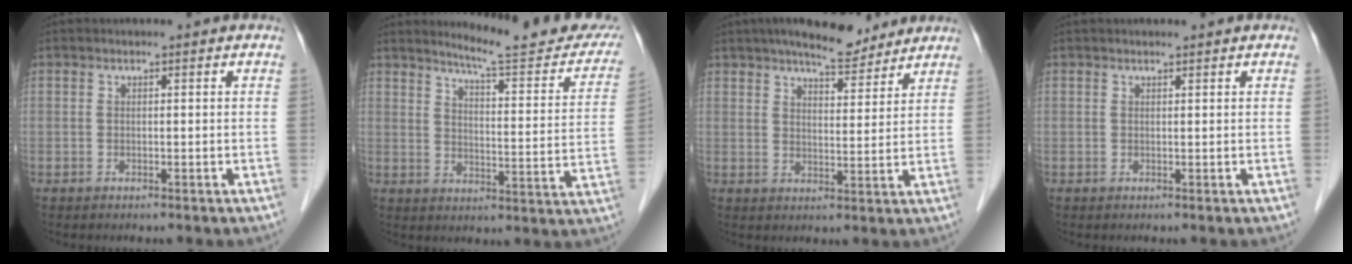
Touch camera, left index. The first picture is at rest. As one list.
[{"total": 17.7, "force": [16.0, 1.7, 7.2], "torque": [-0.089, -0.060, 0.194]}, {"total": 6.4, "force": [5.2, 2.5, 2.7], "torque": [-0.035, 0.017, 0.076]}, {"total": 1.5, "force": [1.3, 0.1, 0.7], "torque": [-0.007, 0.016, 0.021]}]